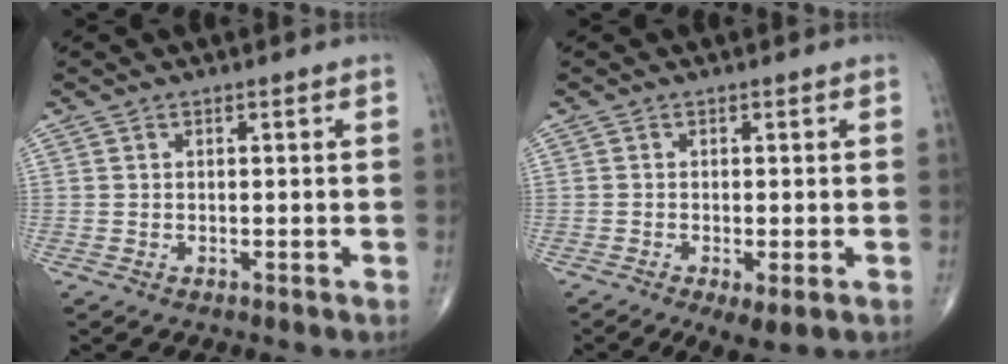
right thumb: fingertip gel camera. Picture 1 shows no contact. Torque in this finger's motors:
{"motor_torque": [1.84, 0.81, 0.01, -0.71, 0.10]}